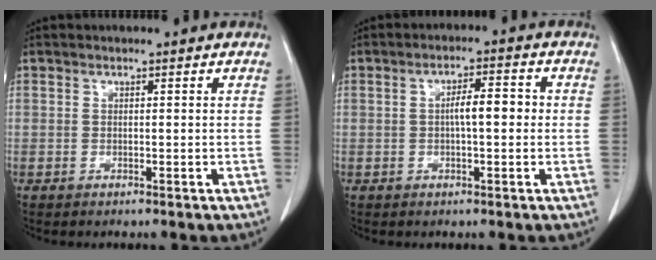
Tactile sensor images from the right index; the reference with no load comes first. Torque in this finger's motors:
{"motor_torque": [0.76, -0.09, 0.36, 0.08]}